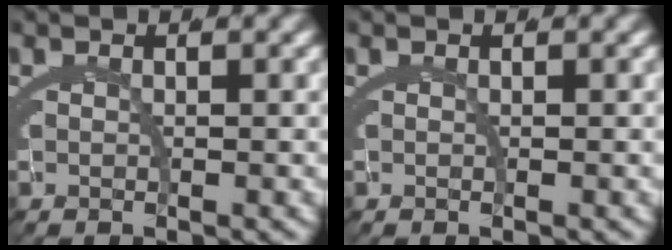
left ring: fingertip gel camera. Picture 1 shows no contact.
{"total": 0.0}